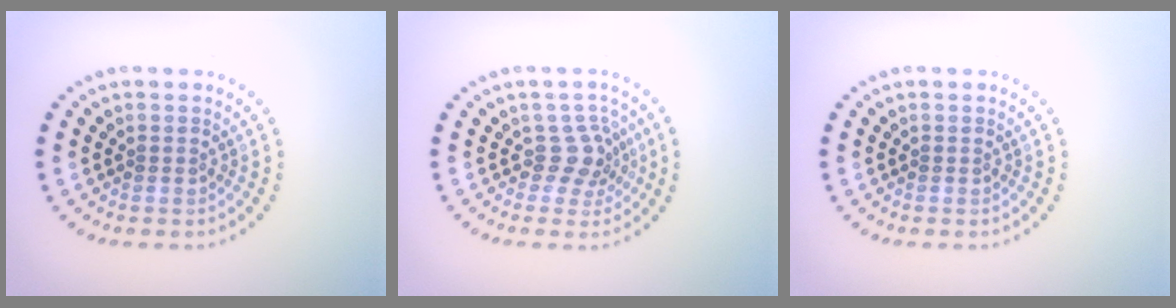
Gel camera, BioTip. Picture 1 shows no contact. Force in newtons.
{"total": 2.5, "press": 1.9, "slide": 1.7}
{"total": 0.0}